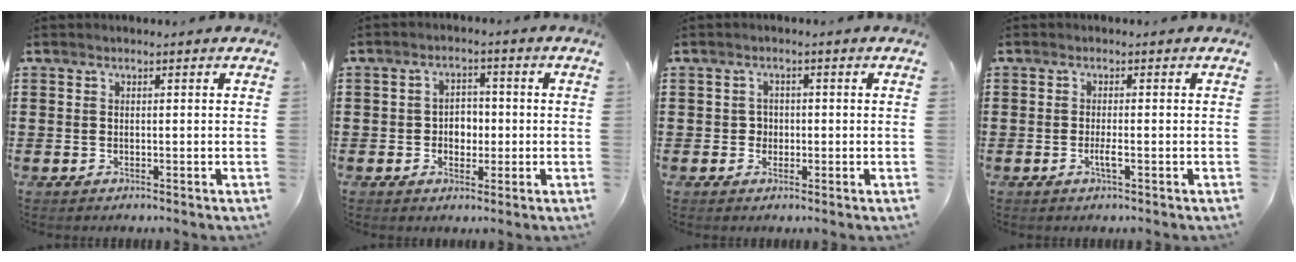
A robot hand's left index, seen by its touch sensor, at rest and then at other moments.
{"total": 3.4, "force": [-0.6, 2.7, 2.0], "torque": [-0.038, 0.005, -0.018]}
{"total": 1.7, "force": [-0.2, 1.6, 0.5], "torque": [-0.016, 0.005, -0.007]}
{"total": 2.1, "force": [-0.7, 0.2, 1.9], "torque": [-0.041, -0.004, -0.014]}